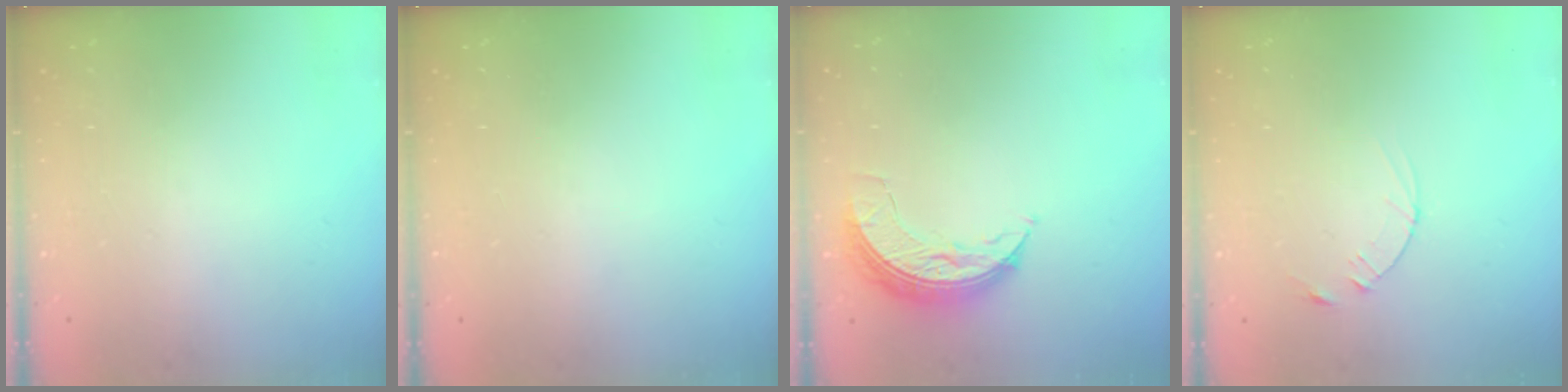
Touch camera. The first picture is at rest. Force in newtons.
{"total": 0.0}
{"total": 7.2, "press": 7.2, "slide": 0.4}
{"total": 2.5, "press": 2.5, "slide": 0.3}